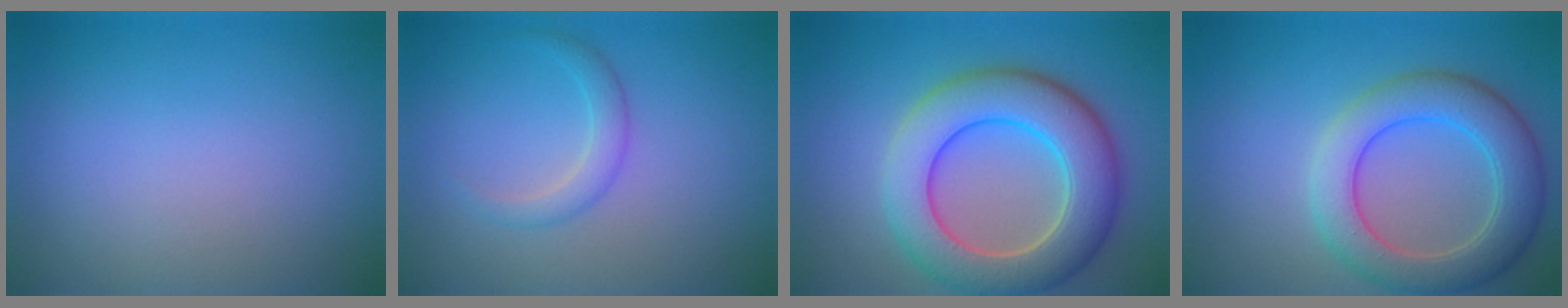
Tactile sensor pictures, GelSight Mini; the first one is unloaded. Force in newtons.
{"total": 1.9, "press": 1.9, "slide": 0.0}
{"total": 8.9, "press": 8.9, "slide": 0.3}
{"total": 6.4, "press": 6.4, "slide": 0.4}